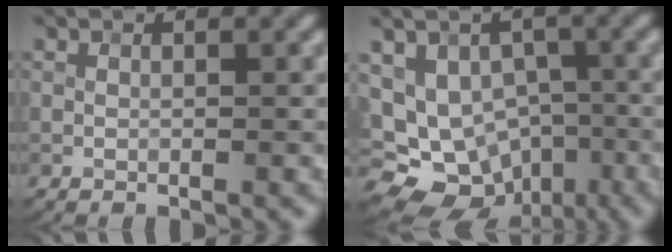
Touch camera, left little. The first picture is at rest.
{"total": 12.1, "force": [-3.4, 10.2, 5.6], "torque": [-0.092, -0.012, -0.045]}